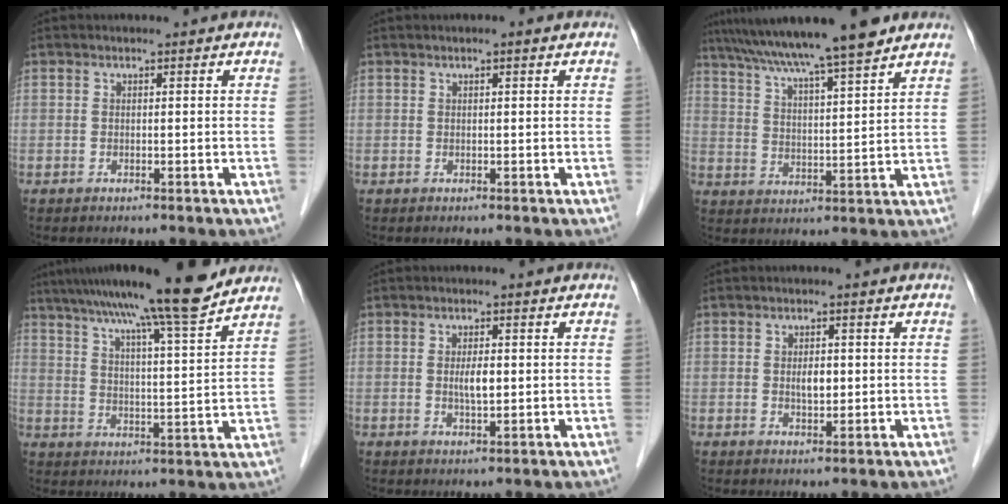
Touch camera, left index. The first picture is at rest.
{"total": 0.8, "force": [0.4, 0.1, 0.7], "torque": [-0.012, 0.003, 0.004]}
{"total": 15.9, "force": [13.0, 0.0, 9.1], "torque": [-0.155, 0.022, 0.204]}
{"total": 17.4, "force": [14.3, -0.5, 9.9], "torque": [-0.161, 0.015, 0.209]}
{"total": 2.8, "force": [0.0, 0.7, 2.7], "torque": [-0.050, -0.003, 0.001]}
{"total": 2.4, "force": [0.0, 1.1, 2.1], "torque": [-0.038, -0.002, 0.001]}